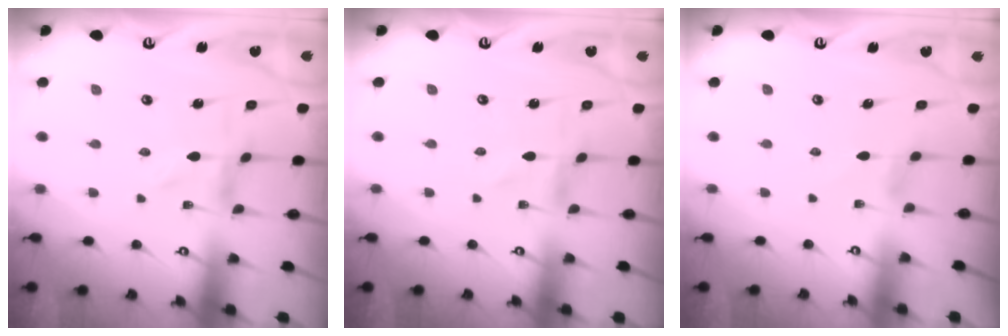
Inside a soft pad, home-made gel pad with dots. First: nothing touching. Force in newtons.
{"total": 0.8, "press": 0.8, "slide": 0.1}
{"total": 2.1, "press": 2.0, "slide": 0.3}